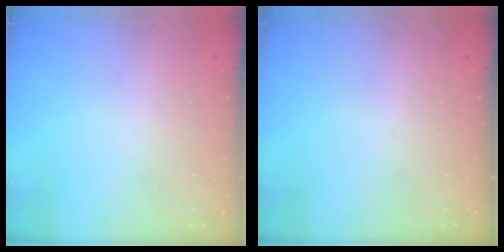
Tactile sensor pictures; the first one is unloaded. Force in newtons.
{"total": 0.0}